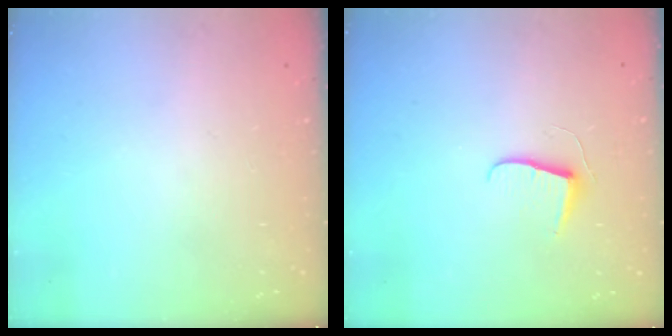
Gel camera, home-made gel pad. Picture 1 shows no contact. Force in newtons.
{"total": 6.8, "press": 6.8, "slide": 0.5}